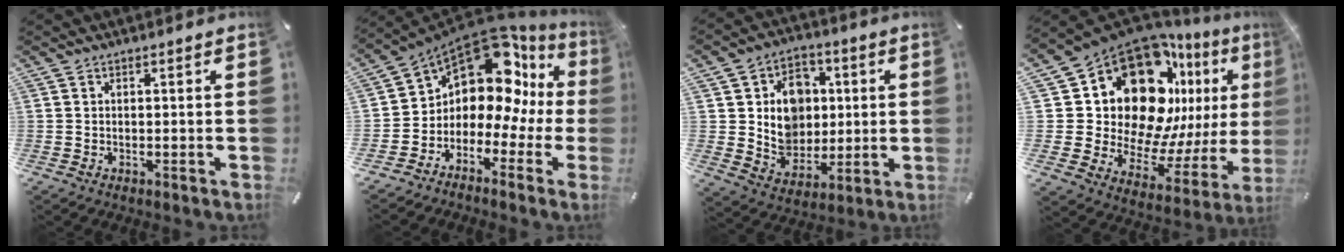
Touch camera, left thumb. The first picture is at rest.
{"total": 12.0, "force": [7.1, 7.6, 6.0], "torque": [-0.093, -0.083, 0.121]}
{"total": 12.9, "force": [2.1, 11.3, 5.8], "torque": [-0.094, 0.002, 0.048]}
{"total": 22.6, "force": [11.5, 14.6, 12.9], "torque": [-0.208, -0.119, 0.221]}